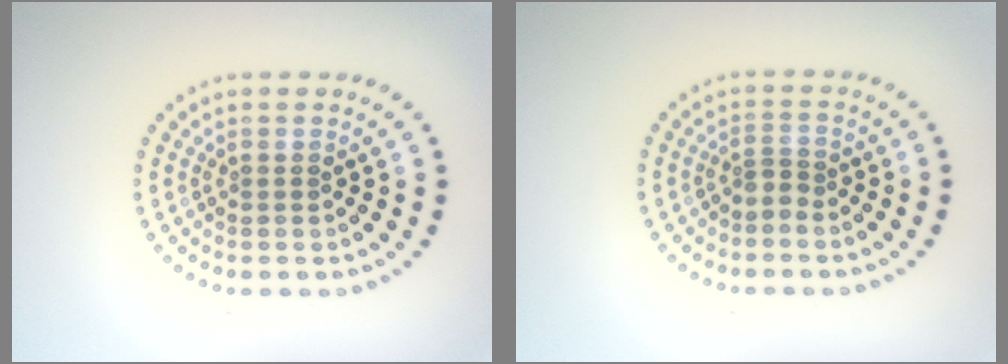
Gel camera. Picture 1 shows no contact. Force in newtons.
{"total": 1.2, "press": 0.7, "slide": 1.0}